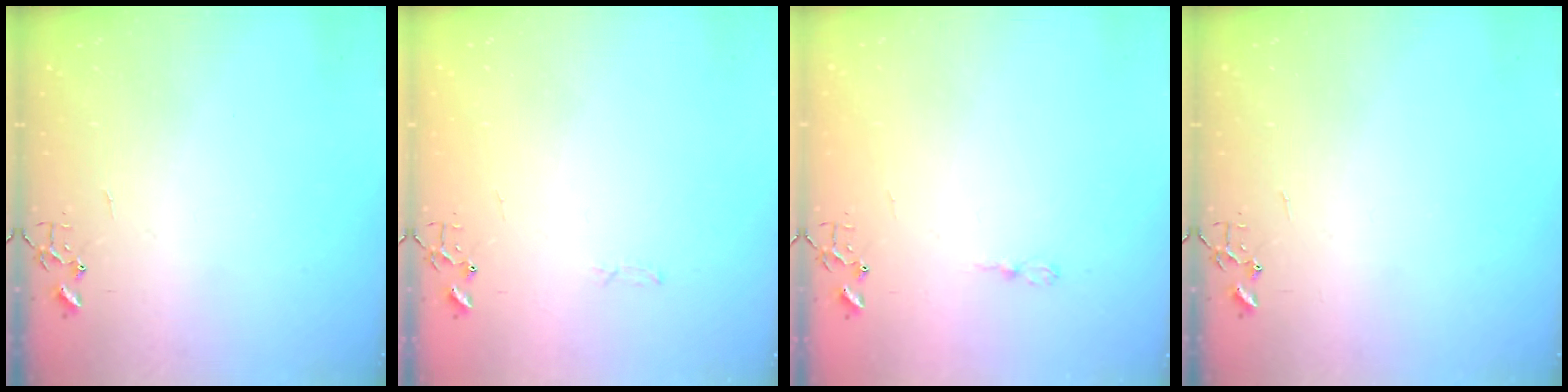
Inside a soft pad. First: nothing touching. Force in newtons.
{"total": 2.8, "press": 2.8, "slide": 0.4}
{"total": 3.6, "press": 3.6, "slide": 0.4}
{"total": 0.0}